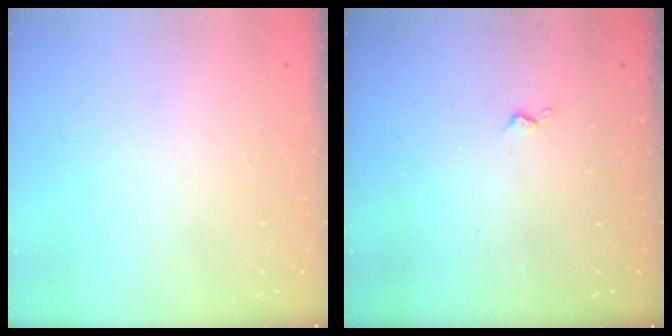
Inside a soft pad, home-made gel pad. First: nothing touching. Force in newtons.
{"total": 2.2, "press": 2.1, "slide": 0.5}